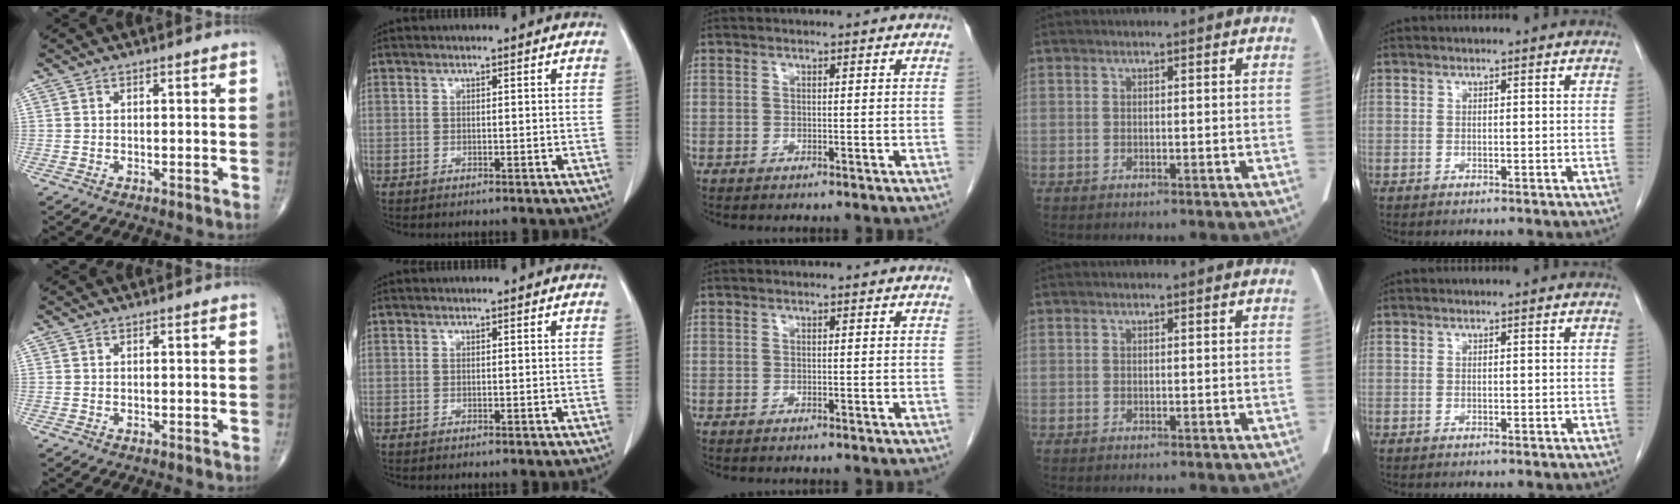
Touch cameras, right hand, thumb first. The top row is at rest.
{}